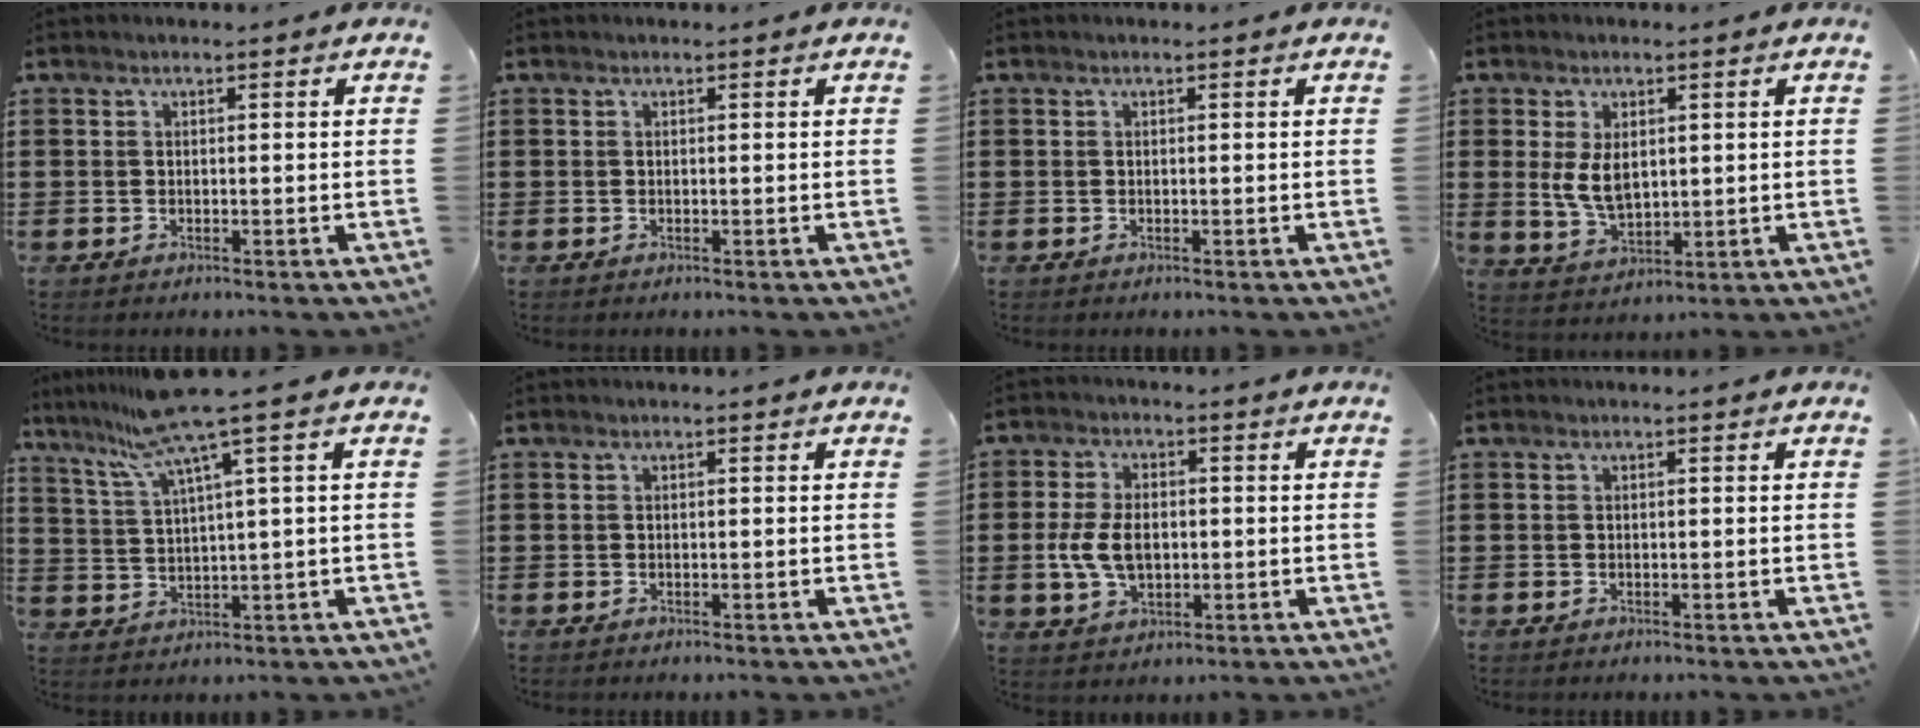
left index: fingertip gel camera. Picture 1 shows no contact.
{"total": 0.0}
{"total": 0.0}
{"total": 5.4, "force": [0.9, 3.3, 4.2], "torque": [-0.094, 0.000, 0.011]}
{"total": 8.3, "force": [5.4, -0.7, 6.3], "torque": [-0.154, -0.035, 0.088]}
{"total": 0.0}
{"total": 6.7, "force": [-0.5, 4.2, 5.2], "torque": [-0.119, 0.006, -0.013]}
{"total": 0.0}